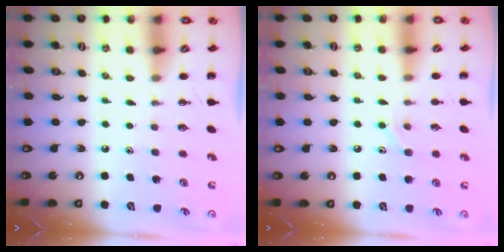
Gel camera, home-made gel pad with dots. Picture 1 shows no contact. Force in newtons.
{"total": 7.2, "press": 7.0, "slide": 1.8}